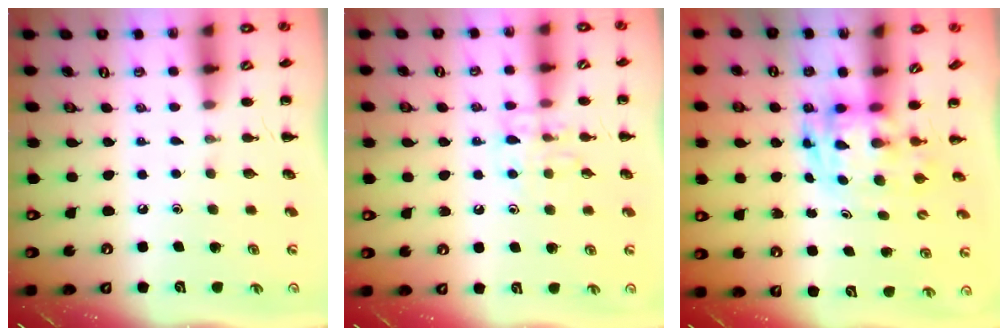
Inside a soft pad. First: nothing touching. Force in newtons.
{"total": 8.7, "press": 8.7, "slide": 0.4}
{"total": 3.5, "press": 3.4, "slide": 0.7}